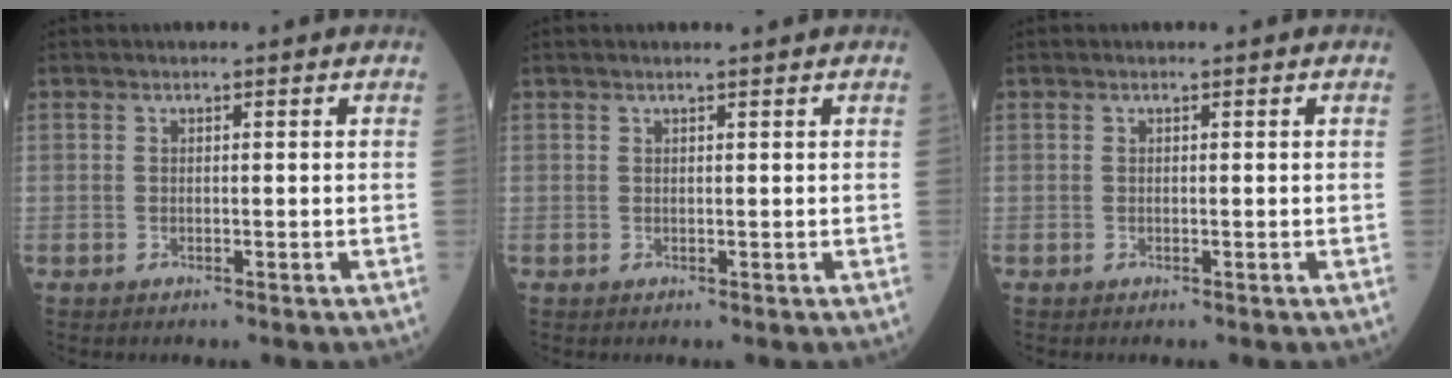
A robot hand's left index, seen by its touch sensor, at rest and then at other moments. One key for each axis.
{"total": 1.2, "fx": 1.0, "fy": -0.2, "fz": 0.6, "tx": -0.010, "ty": 0.005, "tz": 0.018}
{"total": 0.0}